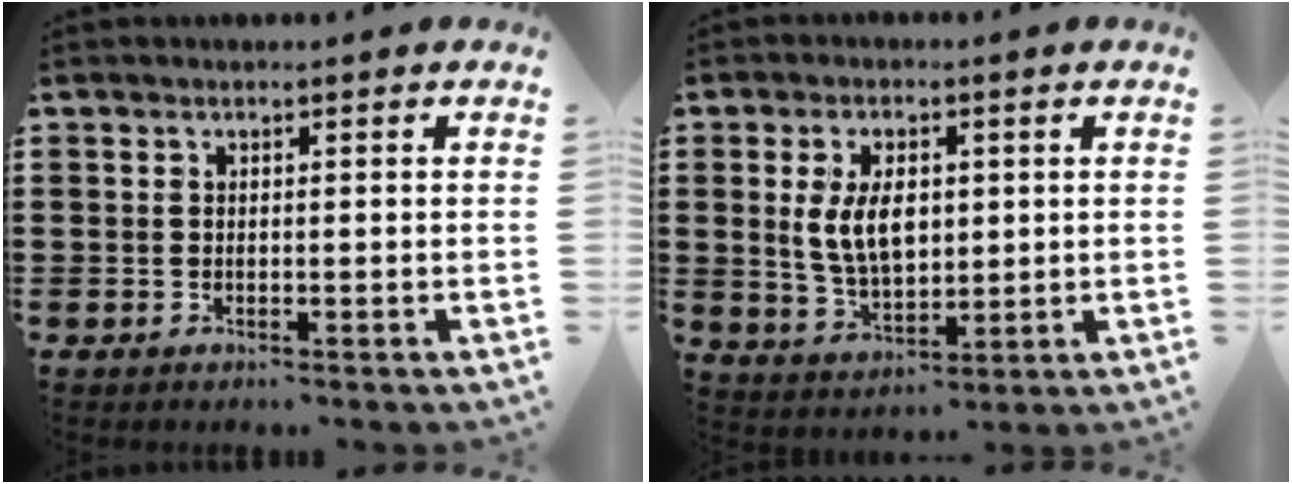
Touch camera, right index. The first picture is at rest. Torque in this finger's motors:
{"motor_torque": [0.98, -0.52, 0.64, 0.20]}